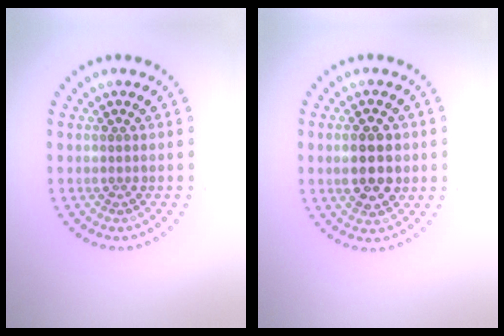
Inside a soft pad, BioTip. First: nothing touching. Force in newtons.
{"total": 4.6, "press": 4.6, "slide": 0.1}